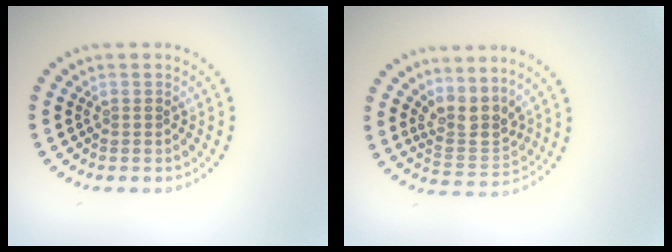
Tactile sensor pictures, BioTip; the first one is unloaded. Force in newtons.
{"total": 3.3, "press": 2.6, "slide": 2.0}